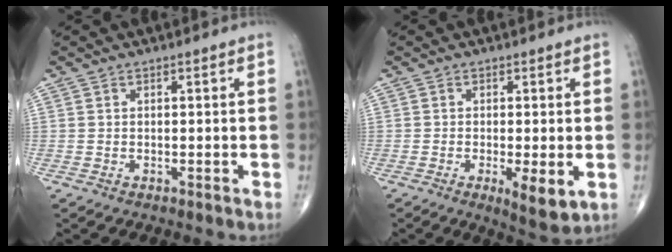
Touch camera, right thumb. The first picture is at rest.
{"total": 6.2, "force": [-1.6, 1.7, 5.7], "torque": [-0.092, -0.019, -0.022]}